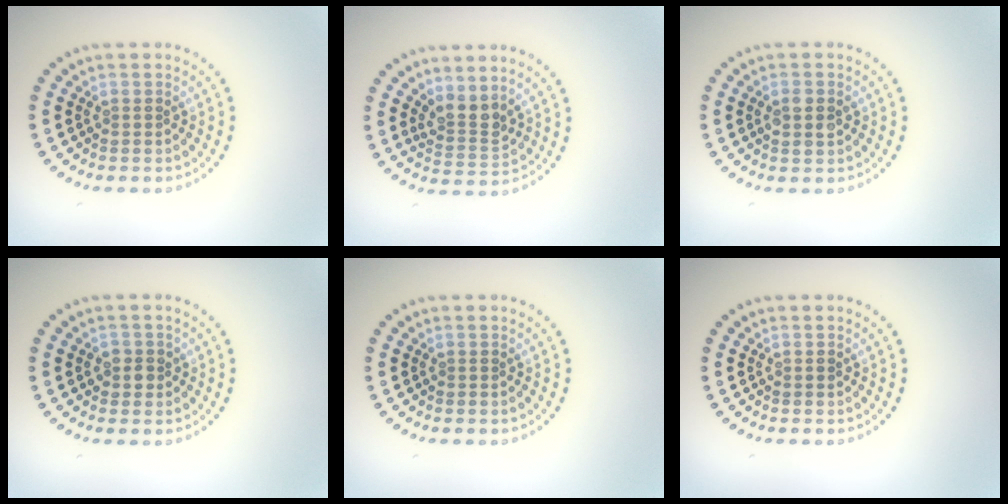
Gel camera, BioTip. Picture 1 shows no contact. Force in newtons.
{"total": 2.6, "press": 2.0, "slide": 1.8}
{"total": 1.7, "press": 1.6, "slide": 0.2}
{"total": 1.4, "press": 1.3, "slide": 0.5}
{"total": 0.0}
{"total": 0.5, "press": 0.5, "slide": 0.1}